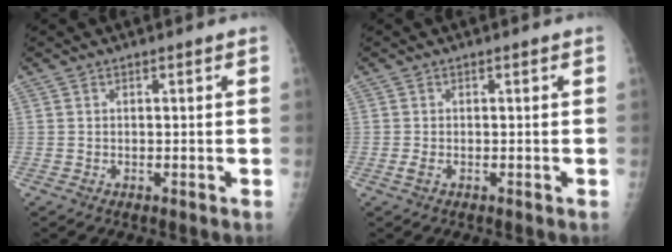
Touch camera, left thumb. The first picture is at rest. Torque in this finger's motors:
{"motor_torque": [-0.33, -0.27, 0.11, -0.04, 0.00]}